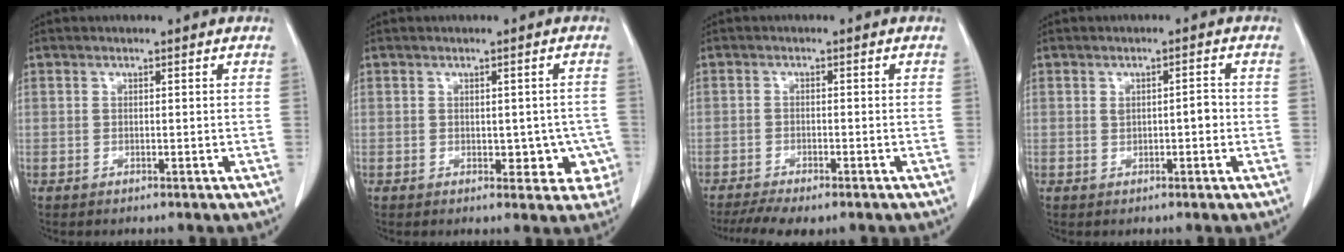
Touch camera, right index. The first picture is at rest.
{"total": 5.0, "force": [-0.7, 3.2, 3.8], "torque": [-0.017, 0.012, 0.000]}
{"total": 6.4, "force": [-5.1, 1.5, 3.7], "torque": [-0.058, -0.009, -0.078]}
{"total": 2.4, "force": [0.0, 1.0, 2.2], "torque": [-0.035, 0.009, 0.004]}